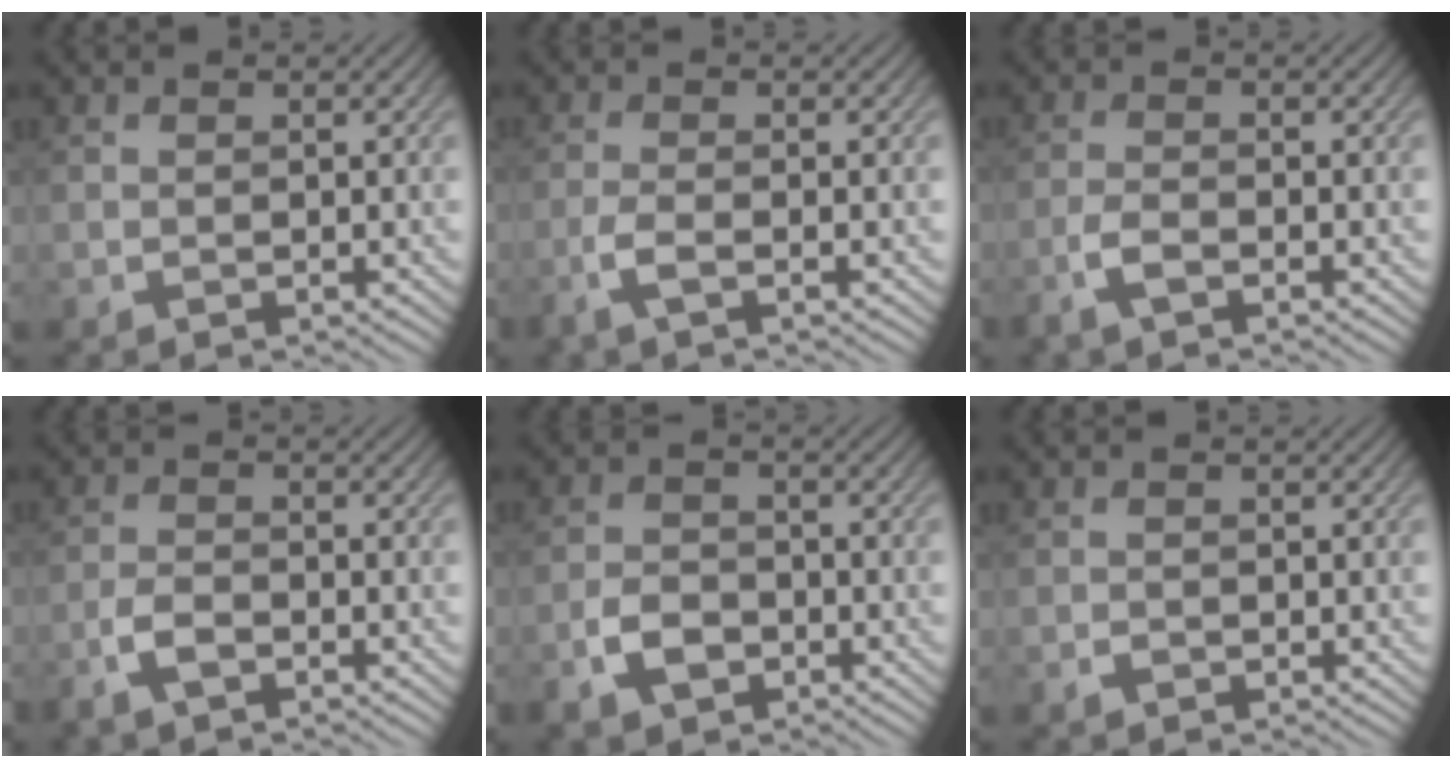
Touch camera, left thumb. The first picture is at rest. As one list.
[{"total": 2.8, "force": [-1.5, 0.6, 2.3], "torque": [-0.052, 0.001, -0.040]}, {"total": 2.7, "force": [-1.8, 0.8, 1.9], "torque": [-0.048, 0.000, -0.043]}, {"total": 3.0, "force": [-2.0, 1.0, 1.9], "torque": [-0.048, -0.001, -0.046]}, {"total": 4.2, "force": [-2.3, 2.7, 2.3], "torque": [-0.049, -0.004, -0.049]}, {"total": 0.7, "force": [-0.4, 0.5, 0.3], "torque": [-0.006, -0.004, -0.008]}]